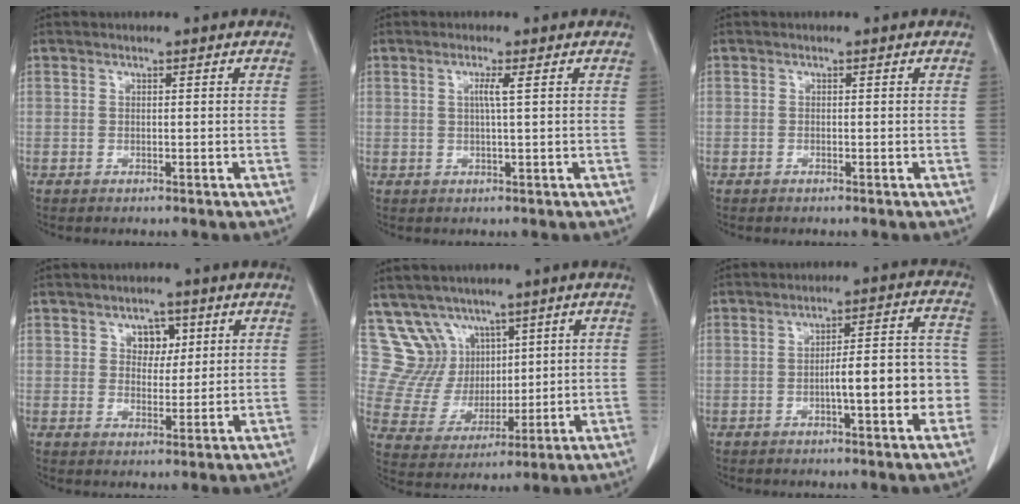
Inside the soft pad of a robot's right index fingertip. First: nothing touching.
{"total": 1.9, "force": [0.5, -0.4, 1.8], "torque": [-0.033, 0.000, 0.006]}
{"total": 0.0}
{"total": 3.8, "force": [1.5, 2.7, 2.2], "torque": [-0.024, 0.005, 0.022]}
{"total": 9.0, "force": [6.1, 6.7, 0.8], "torque": [-0.021, 0.035, 0.130]}
{"total": 9.7, "force": [-2.6, 1.8, 9.2], "torque": [-0.124, 0.033, -0.034]}